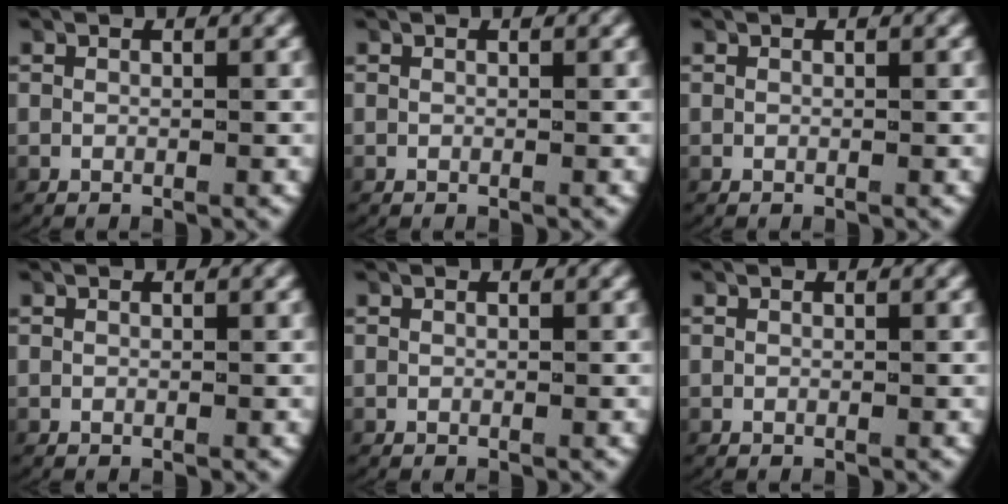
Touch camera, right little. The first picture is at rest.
{"total": 0.0}
{"total": 0.0}
{"total": 0.0}
{"total": 0.0}
{"total": 0.0}